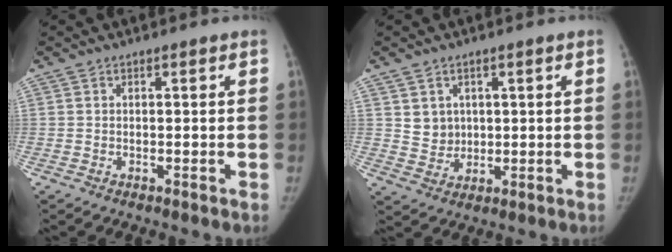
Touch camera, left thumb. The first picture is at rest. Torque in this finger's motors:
{"motor_torque": [0.02, 0.02, 0.08, -0.09, 0.01]}